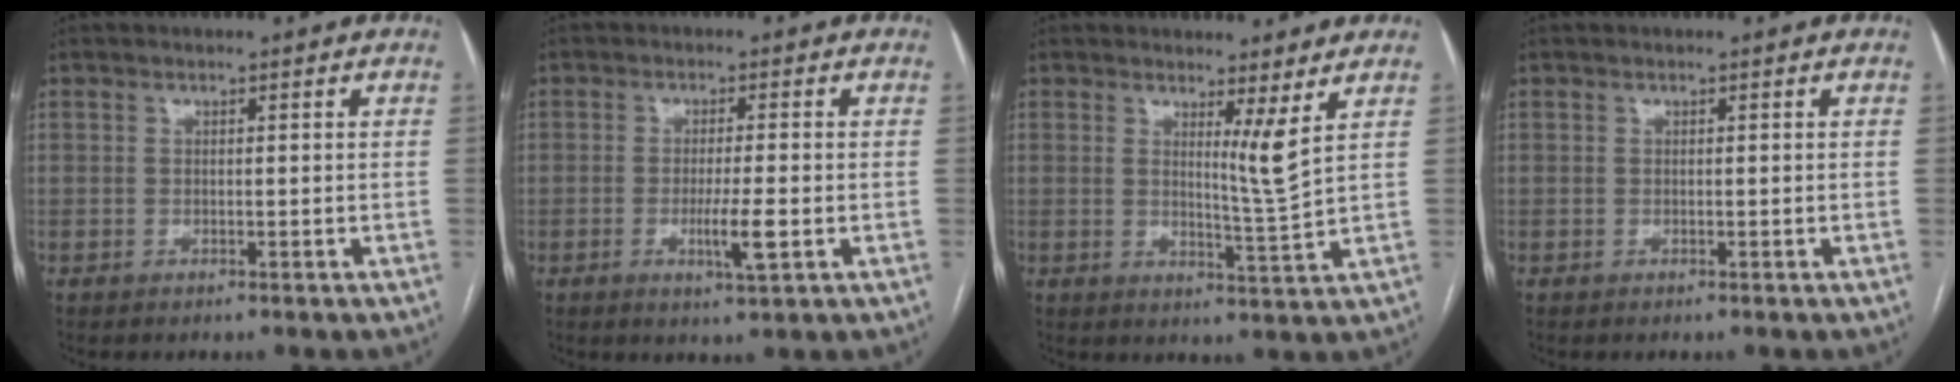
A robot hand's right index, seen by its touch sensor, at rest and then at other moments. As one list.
[{"total": 4.8, "force": [-1.3, 0.4, 4.6], "torque": [-0.085, -0.009, -0.020]}, {"total": 4.1, "force": [1.9, -1.1, 3.5], "torque": [-0.059, -0.022, 0.035]}, {"total": 0.0}]